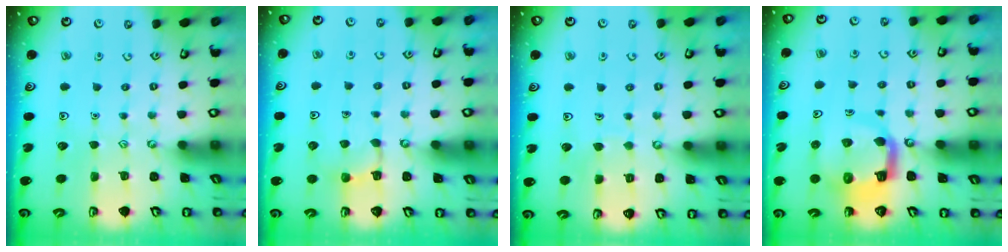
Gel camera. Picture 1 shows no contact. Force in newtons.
{"total": 3.8, "press": 3.7, "slide": 0.8}
{"total": 3.9, "press": 3.9, "slide": 0.3}
{"total": 10.3, "press": 10.2, "slide": 1.2}